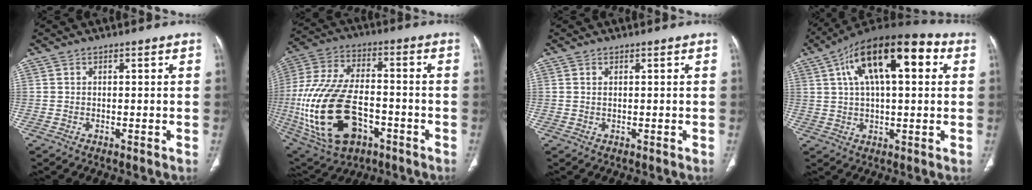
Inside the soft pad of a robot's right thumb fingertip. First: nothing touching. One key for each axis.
{"total": 24.6, "fx": -6.6, "fy": 14.2, "fz": 18.9, "tx": -0.406, "ty": 0.015, "tz": -0.099}
{"total": 0.6, "fx": 0.3, "fy": 0.2, "fz": 0.5, "tx": -0.013, "ty": 0.003, "tz": 0.007}
{"total": 20.4, "fx": 6.7, "fy": 8.7, "fz": 17.2, "tx": -0.269, "ty": 0.022, "tz": 0.102}